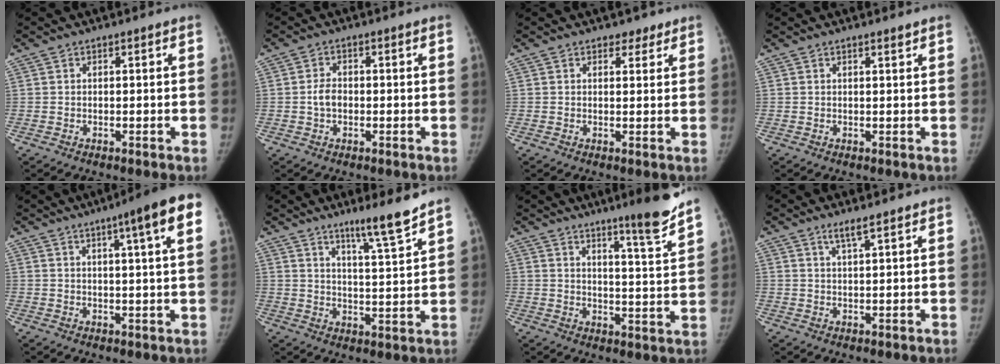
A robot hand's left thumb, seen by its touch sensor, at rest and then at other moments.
{"total": 3.0, "force": [-0.3, 2.0, 2.2], "torque": [-0.038, 0.010, -0.009]}
{"total": 2.3, "force": [1.8, 1.3, 0.7], "torque": [0.006, -0.010, 0.021]}
{"total": 0.9, "force": [0.7, -0.1, 0.5], "torque": [-0.010, -0.007, 0.014]}
{"total": 11.2, "force": [5.3, 0.6, 9.9], "torque": [-0.133, -0.002, 0.059]}
{"total": 8.4, "force": [6.5, -0.4, 5.4], "torque": [-0.085, -0.054, 0.108]}
{"total": 10.3, "force": [7.9, -0.2, 6.6], "torque": [-0.086, -0.061, 0.113]}
{"total": 2.8, "force": [2.1, -0.1, 1.9], "torque": [-0.041, -0.011, 0.042]}